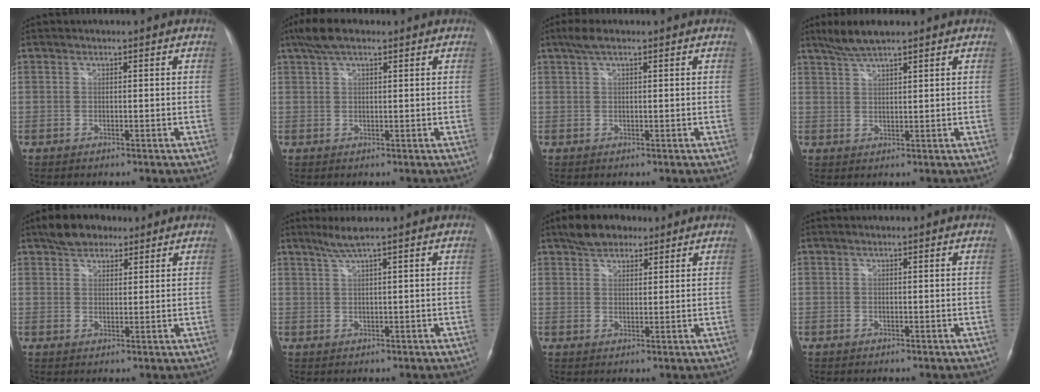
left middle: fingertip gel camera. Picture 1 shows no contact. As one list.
[{"total": 5.1, "force": [3.5, 1.5, 3.3], "torque": [-0.074, 0.023, 0.065]}, {"total": 2.7, "force": [1.8, 0.6, 1.9], "torque": [-0.047, 0.017, 0.035]}, {"total": 4.8, "force": [3.9, 0.4, 2.7], "torque": [-0.062, 0.011, 0.078]}, {"total": 5.7, "force": [4.2, 3.1, 2.4], "torque": [-0.047, 0.015, 0.076]}, {"total": 2.8, "force": [1.8, -0.7, 2.0], "torque": [-0.052, 0.004, 0.041]}, {"total": 5.8, "force": [4.3, 3.0, 2.4], "torque": [-0.049, 0.016, 0.078]}, {"total": 0.0}]